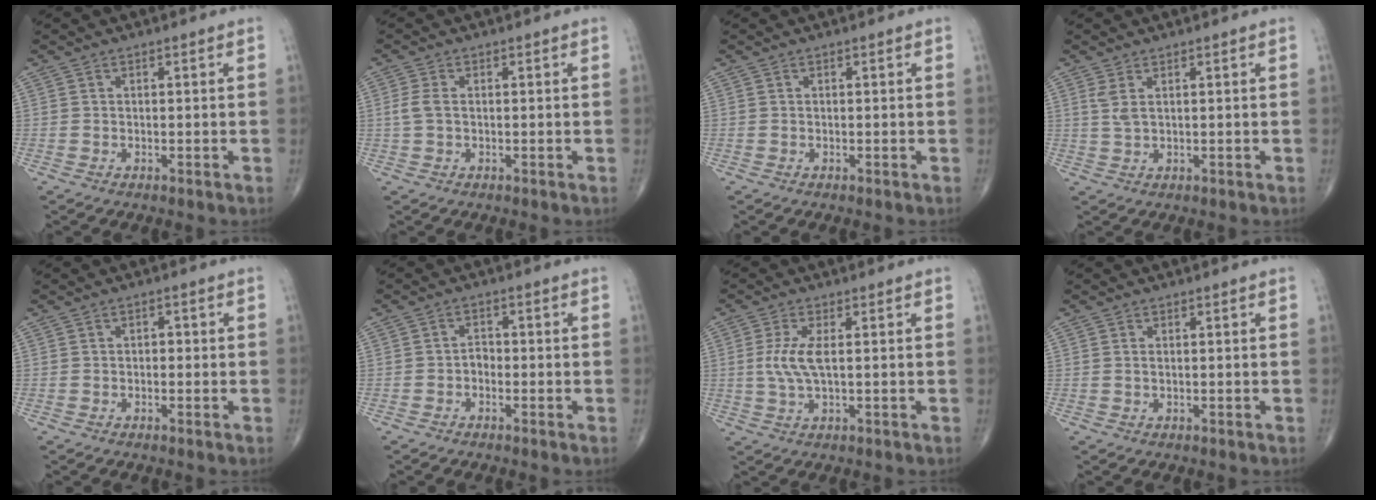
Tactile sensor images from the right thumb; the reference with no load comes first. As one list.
[{"total": 2.6, "force": [0.1, 1.5, 2.1], "torque": [-0.058, 0.003, -0.001]}, {"total": 0.0}, {"total": 2.4, "force": [1.0, 0.7, 2.1], "torque": [-0.052, 0.000, 0.030]}, {"total": 1.1, "force": [0.0, 0.8, 0.8], "torque": [-0.005, 0.003, -0.004]}, {"total": 1.8, "force": [-0.8, 1.2, 1.0], "torque": [-0.005, 0.007, -0.020]}, {"total": 5.2, "force": [0.5, 1.6, 5.0], "torque": [-0.124, -0.003, 0.010]}, {"total": 0.6, "force": [0.2, 0.2, 0.5], "torque": [-0.017, 0.003, 0.006]}]